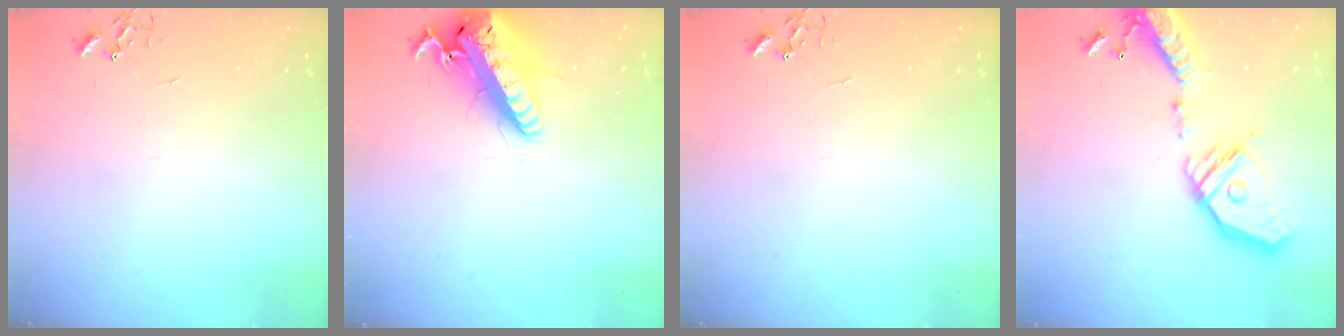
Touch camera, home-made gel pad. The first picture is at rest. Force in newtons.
{"total": 19.8, "press": 19.4, "slide": 4.2}
{"total": 0.0}
{"total": 22.8, "press": 22.4, "slide": 4.1}